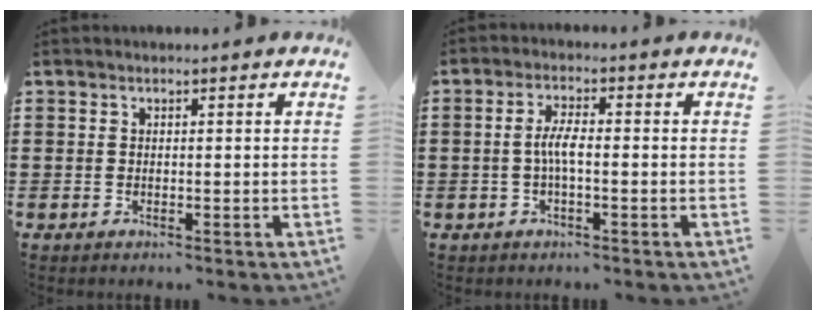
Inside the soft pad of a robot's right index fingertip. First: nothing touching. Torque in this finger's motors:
{"motor_torque": [1.08, 1.05, 0.51, 0.14]}